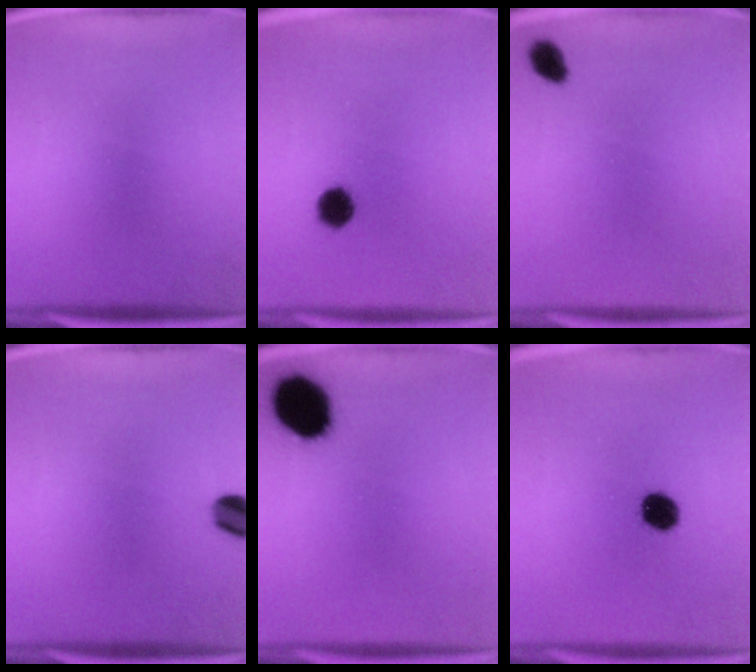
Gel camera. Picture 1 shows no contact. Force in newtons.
{"total": 5.1}
{"total": 3.0}
{"total": 4.5}
{"total": 13.4}
{"total": 5.9}